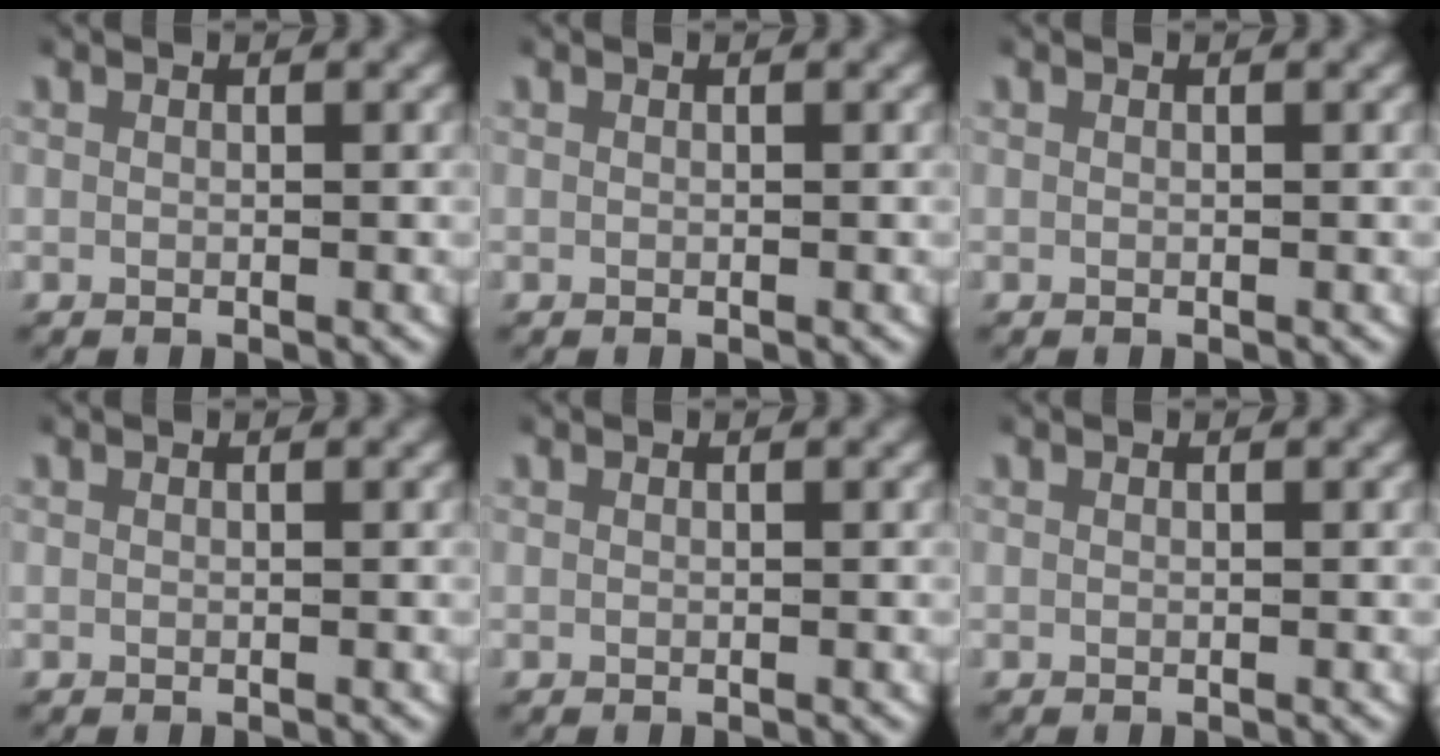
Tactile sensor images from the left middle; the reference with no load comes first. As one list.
[{"total": 0.0}, {"total": 0.0}, {"total": 0.0}, {"total": 0.0}, {"total": 0.0}]